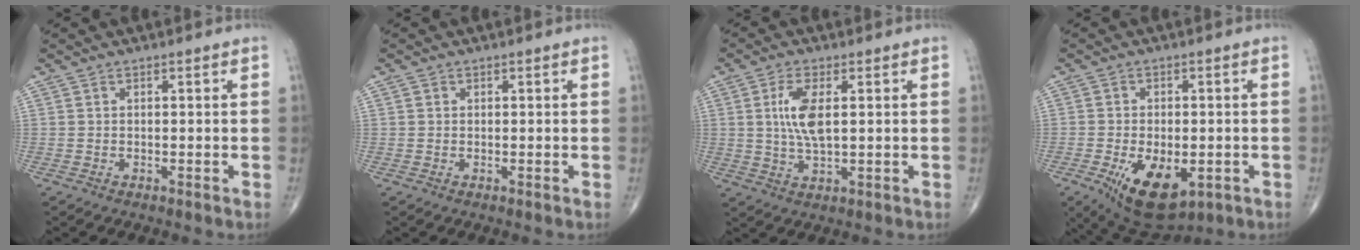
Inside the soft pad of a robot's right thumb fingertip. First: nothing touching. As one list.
[{"total": 0.6, "force": [0.2, 0.5, 0.1], "torque": [0.000, 0.001, 0.002]}, {"total": 7.0, "force": [1.3, 2.7, 6.3], "torque": [-0.132, -0.006, 0.028]}, {"total": 12.5, "force": [-4.4, 6.6, 9.6], "torque": [-0.148, -0.003, -0.052]}]